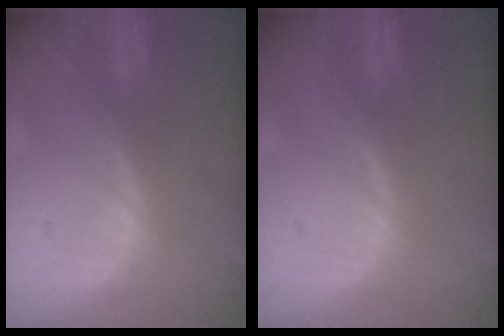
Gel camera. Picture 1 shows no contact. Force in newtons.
{"total": 0.0}